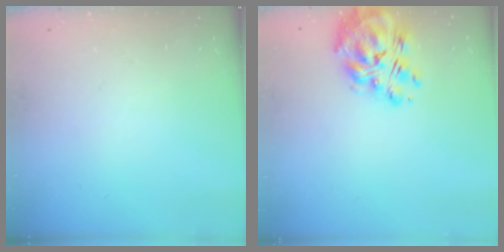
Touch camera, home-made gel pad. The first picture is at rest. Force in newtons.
{"total": 10.8, "press": 10.2, "slide": 3.7}